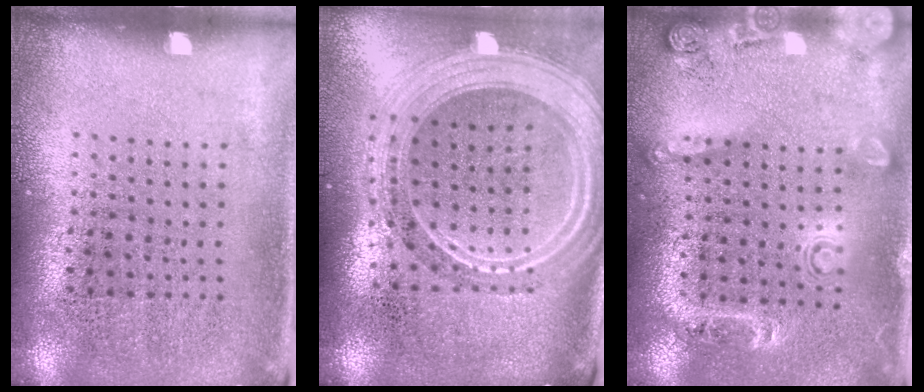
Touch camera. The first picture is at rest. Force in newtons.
{"total": 2.7, "press": 2.3, "slide": 1.4}
{"total": 1.6, "press": 1.2, "slide": 1.1}